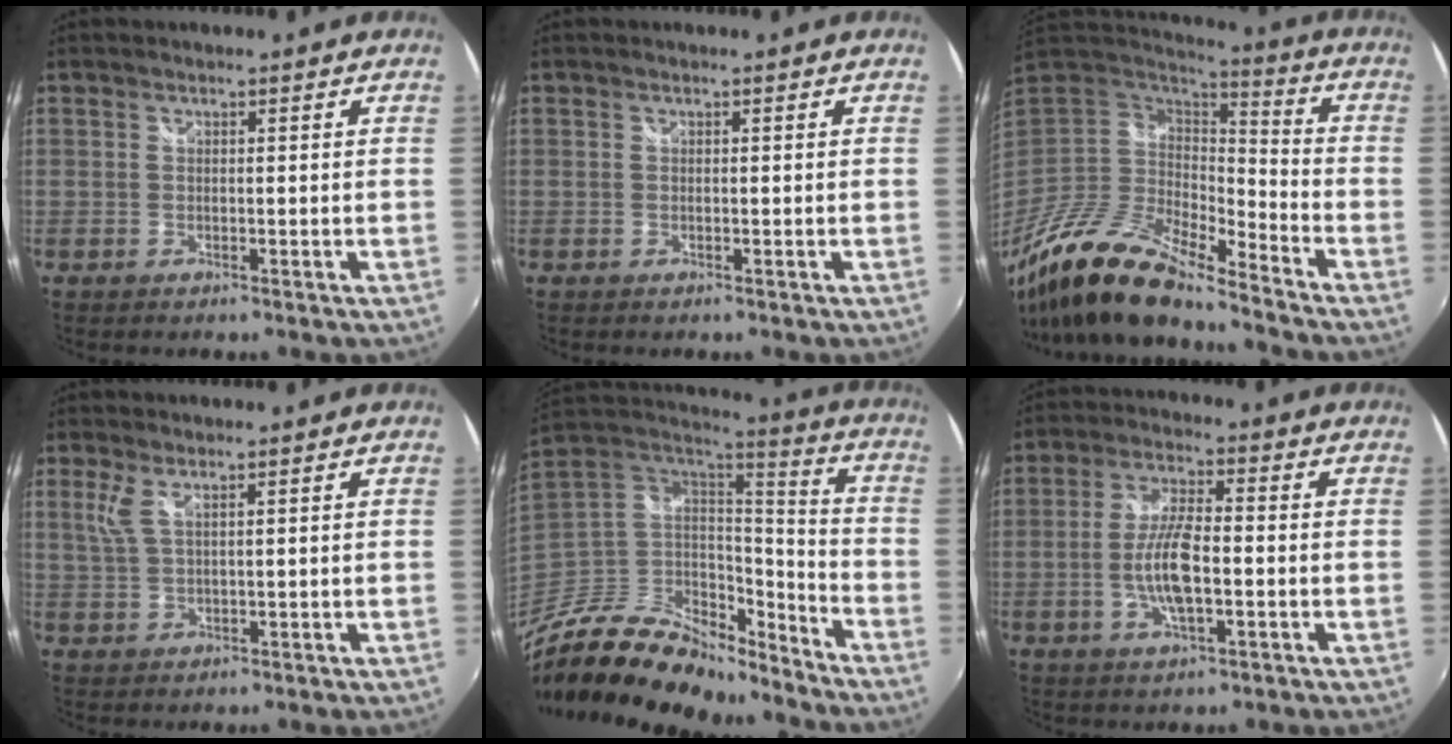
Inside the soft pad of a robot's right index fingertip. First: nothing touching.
{"total": 0.0}
{"total": 20.6, "force": [-15.7, 5.0, 12.4], "torque": [-0.243, -0.040, -0.298]}
{"total": 3.0, "force": [1.6, 0.7, 2.4], "torque": [-0.052, 0.001, 0.035]}
{"total": 25.3, "force": [-18.2, 11.8, 13.1], "torque": [-0.282, 0.001, -0.298]}
{"total": 8.6, "force": [-2.0, 2.6, 7.9], "torque": [-0.159, -0.001, -0.038]}